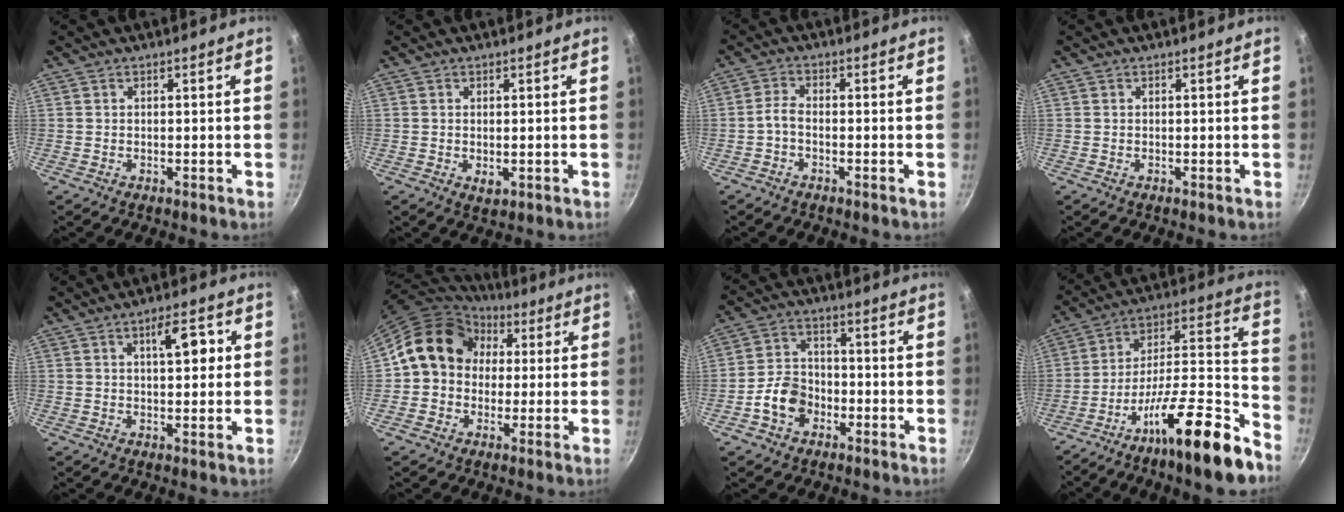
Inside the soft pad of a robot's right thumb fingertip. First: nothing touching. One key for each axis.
{"total": 2.1, "fx": -0.2, "fy": 1.2, "fz": 1.7, "tx": -0.027, "ty": -0.006, "tz": -0.001}
{"total": 2.4, "fx": -1.3, "fy": 1.0, "fz": 1.8, "tx": -0.045, "ty": 0.016, "tz": -0.033}
{"total": 0.0}
{"total": 6.8, "fx": 1.7, "fy": 2.9, "fz": 5.9, "tx": -0.068, "ty": -0.001, "tz": 0.021}
{"total": 16.9, "fx": 2.9, "fy": 14.2, "fz": 8.8, "tx": -0.122, "ty": 0.032, "tz": 0.035}
{"total": 8.0, "fx": -3.2, "fy": 6.1, "fz": 4.1, "tx": -0.051, "ty": 0.034, "tz": -0.066}
{"total": 22.3, "fx": -14.0, "fy": 4.9, "fz": 16.7, "tx": -0.215, "ty": 0.103, "tz": -0.239}